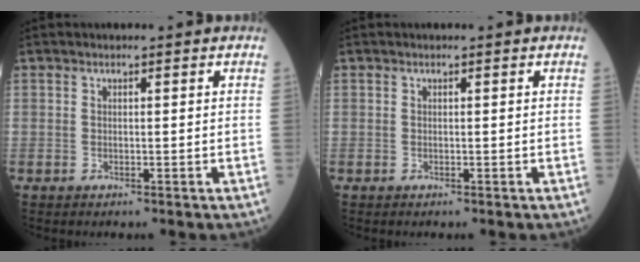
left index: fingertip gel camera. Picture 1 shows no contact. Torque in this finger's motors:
{"motor_torque": [0.00, 0.00, 0.00, 0.00]}